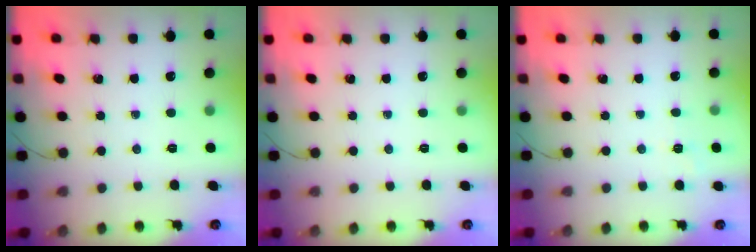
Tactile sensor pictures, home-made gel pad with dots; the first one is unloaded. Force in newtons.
{"total": 0.0}
{"total": 3.1, "press": 2.7, "slide": 1.5}